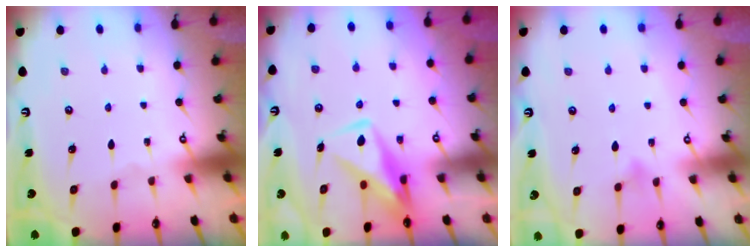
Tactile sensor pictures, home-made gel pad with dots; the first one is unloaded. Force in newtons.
{"total": 11.1, "press": 11.1, "slide": 1.0}
{"total": 5.1, "press": 5.1, "slide": 0.5}